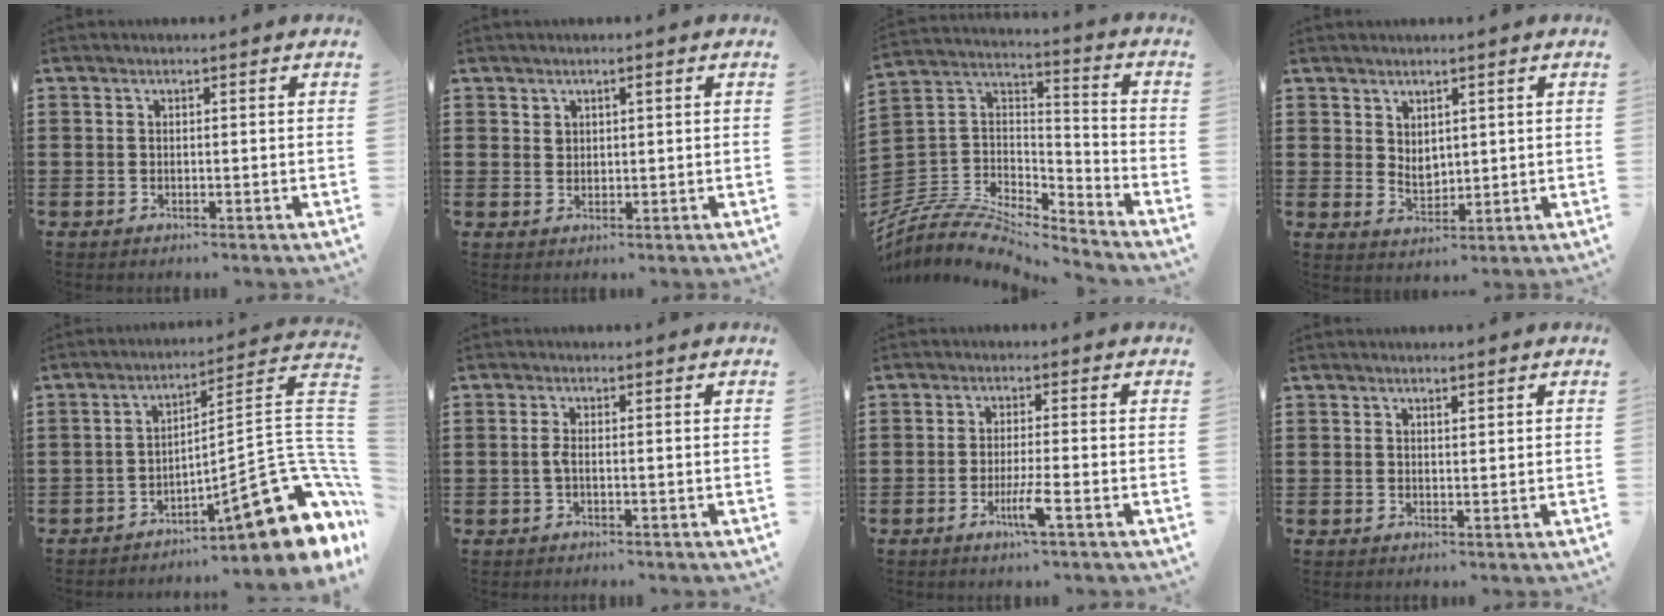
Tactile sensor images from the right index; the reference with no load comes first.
{"total": 1.3, "force": [0.7, 0.9, 0.7], "torque": [-0.016, 0.004, 0.014]}
{"total": 7.7, "force": [-6.8, 2.7, 2.5], "torque": [-0.068, 0.003, -0.138]}
{"total": 2.7, "force": [1.8, 1.7, 1.1], "torque": [-0.018, -0.002, 0.033]}
{"total": 13.5, "force": [-5.6, 3.2, 11.9], "torque": [-0.144, -0.015, -0.096]}
{"total": 1.7, "force": [-0.4, 0.2, 1.6], "torque": [-0.040, -0.002, -0.011]}
{"total": 4.5, "force": [-2.1, 0.0, 3.9], "torque": [-0.078, -0.016, -0.040]}
{"total": 0.8, "force": [0.8, 0.3, 0.2], "torque": [-0.006, 0.001, 0.015]}